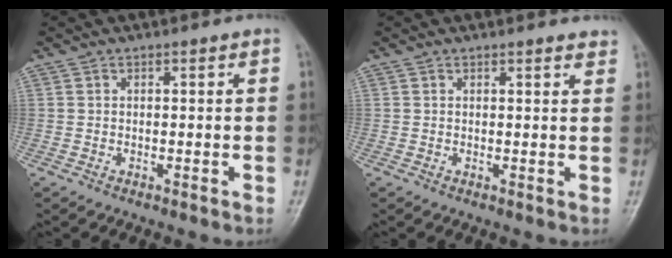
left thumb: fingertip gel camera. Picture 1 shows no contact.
{"total": 1.9, "force": [1.8, 0.4, 0.6], "torque": [-0.004, -0.009, 0.016]}